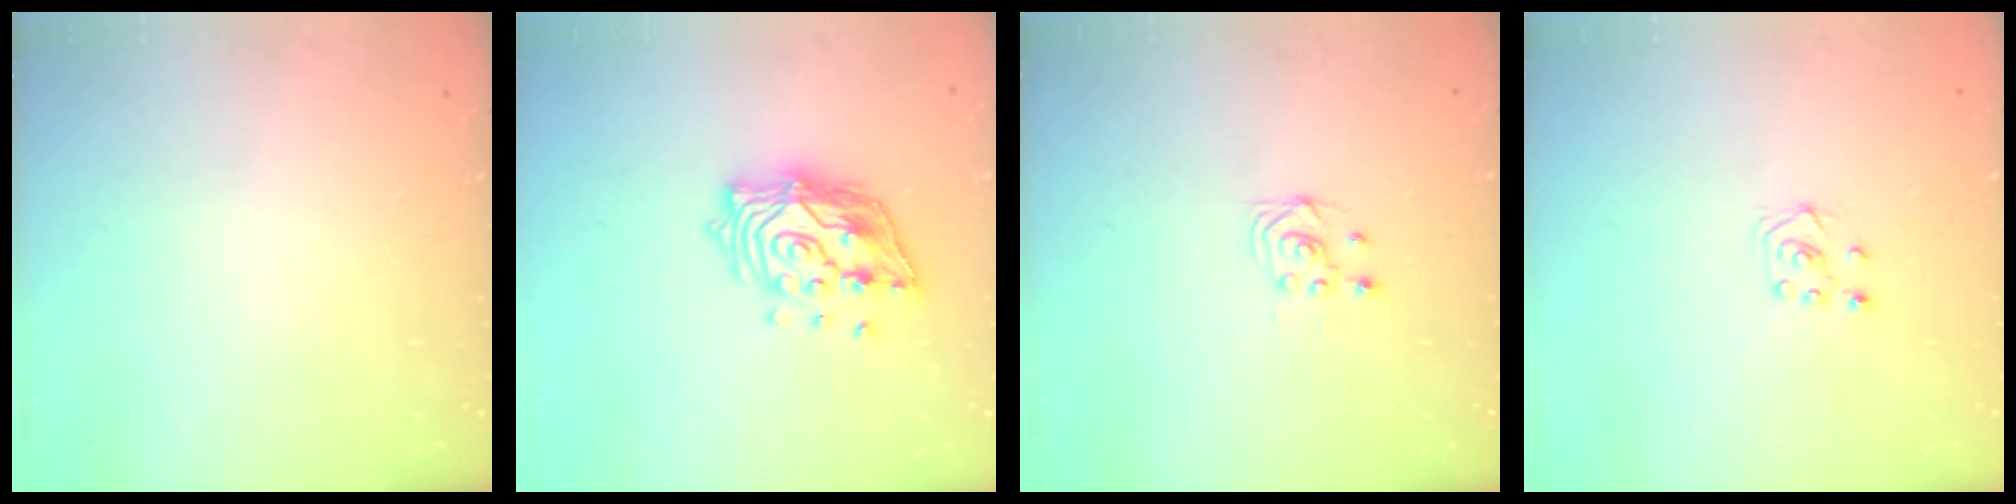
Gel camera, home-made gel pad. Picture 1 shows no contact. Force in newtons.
{"total": 14.3, "press": 14.1, "slide": 2.0}
{"total": 2.5, "press": 2.2, "slide": 1.2}
{"total": 5.1, "press": 5.1, "slide": 0.5}